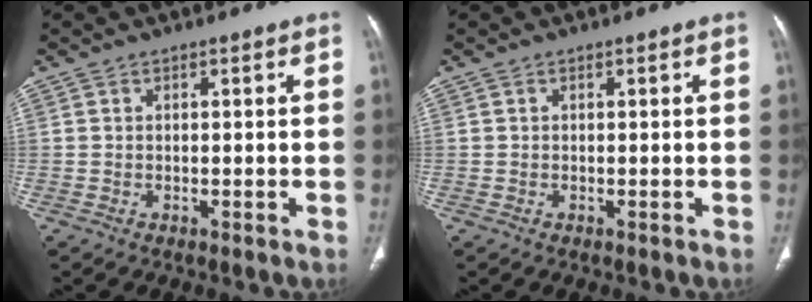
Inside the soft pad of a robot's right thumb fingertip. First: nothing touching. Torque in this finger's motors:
{"motor_torque": [-0.16, -0.09, -0.30, 0.10, -0.02]}